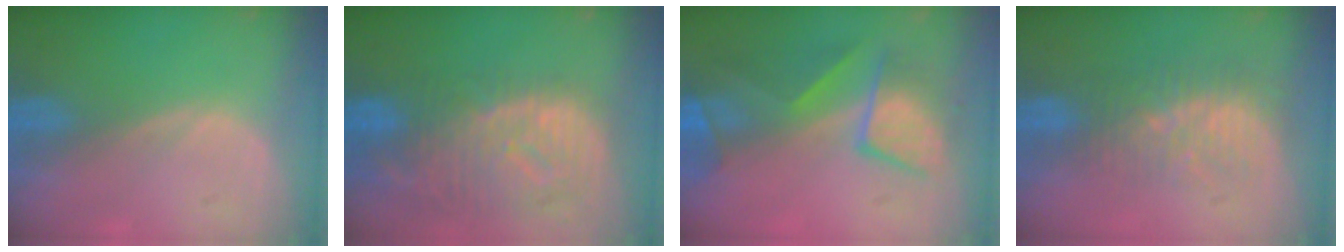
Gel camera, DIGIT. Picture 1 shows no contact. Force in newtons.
{"total": 12.5, "press": 10.8, "slide": 6.3}
{"total": 8.6, "press": 8.2, "slide": 2.6}
{"total": 8.0, "press": 7.0, "slide": 3.8}